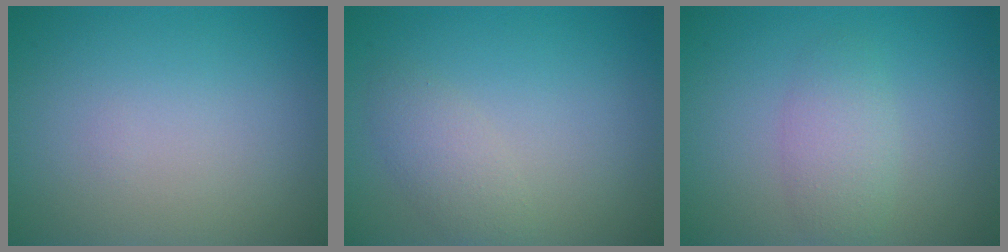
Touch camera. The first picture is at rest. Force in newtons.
{"total": 2.0, "press": 2.0, "slide": 0.2}
{"total": 2.5, "press": 2.5, "slide": 0.0}